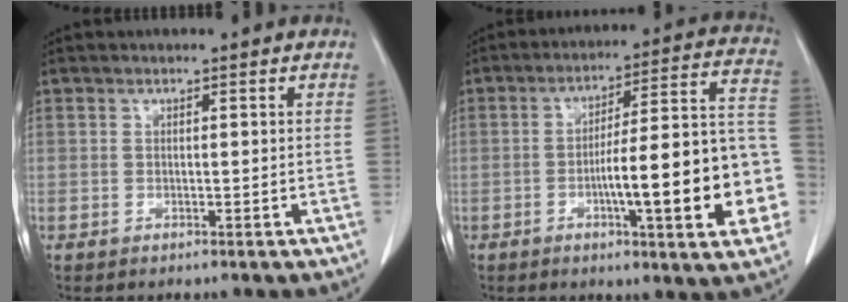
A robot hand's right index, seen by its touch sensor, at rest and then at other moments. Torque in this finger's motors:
{"motor_torque": [2.14, 0.00, 1.05, 0.15]}